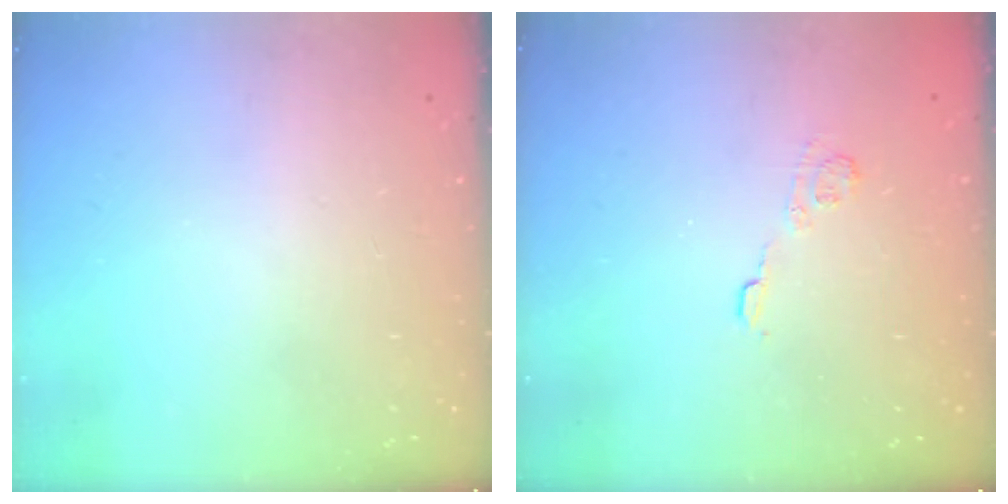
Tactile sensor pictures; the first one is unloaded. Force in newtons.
{"total": 5.7, "press": 5.5, "slide": 1.2}